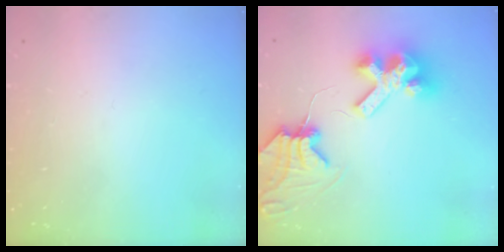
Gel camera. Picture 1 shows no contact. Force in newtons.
{"total": 11.3, "press": 11.2, "slide": 1.3}